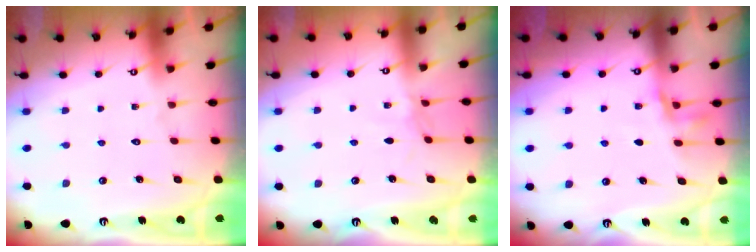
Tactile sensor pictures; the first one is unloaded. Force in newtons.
{"total": 2.8, "press": 2.7, "slide": 0.4}
{"total": 6.0, "press": 5.8, "slide": 1.3}